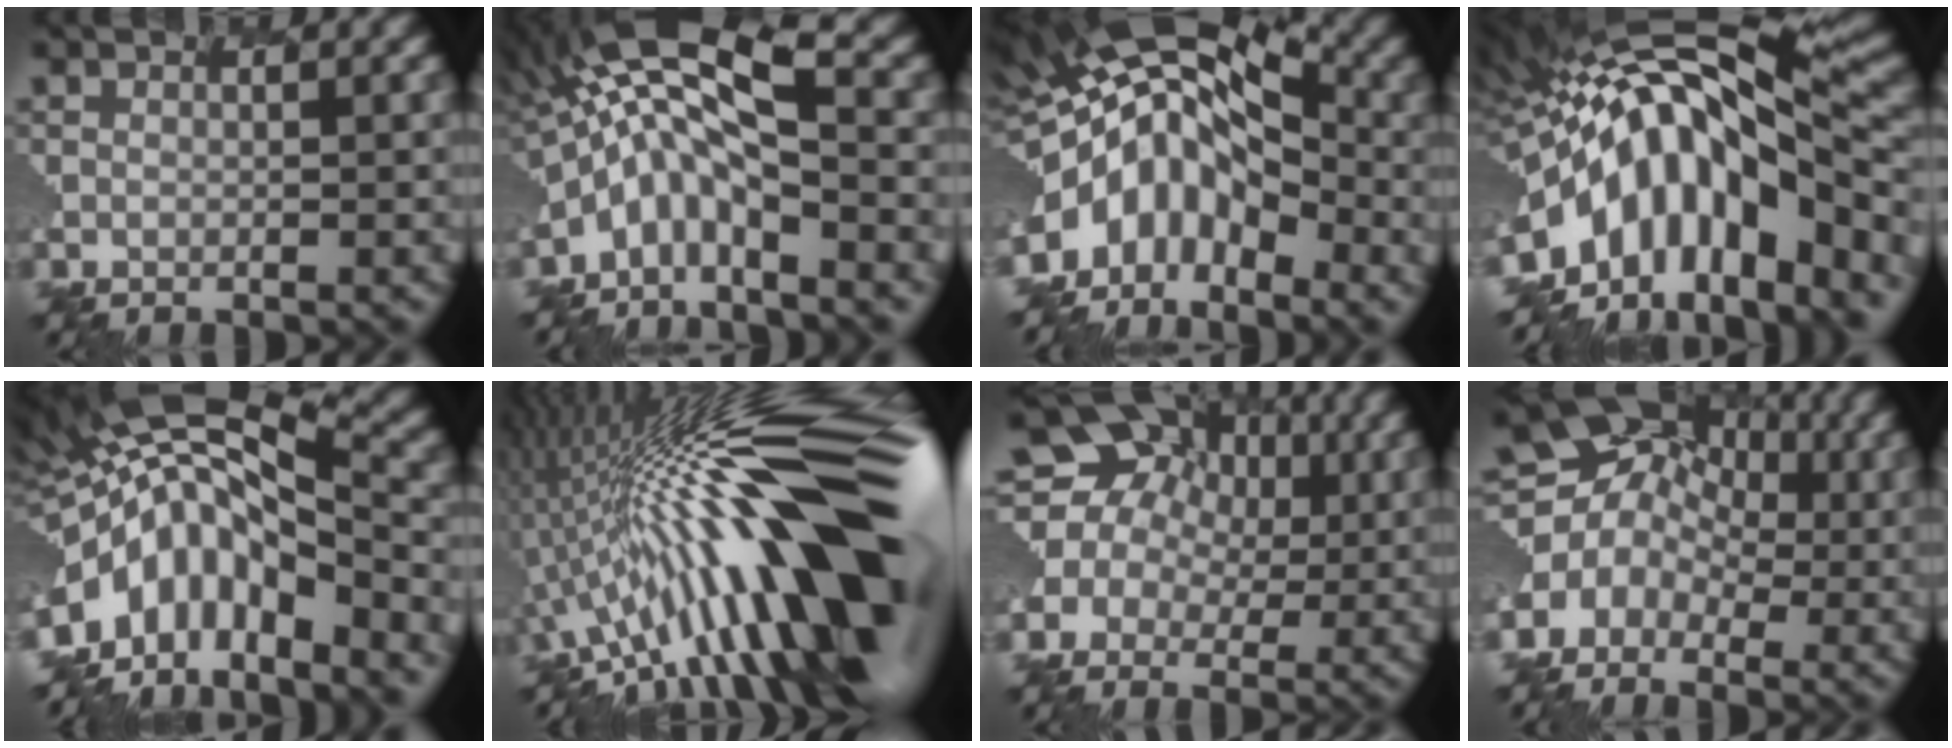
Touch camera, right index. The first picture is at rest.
{"total": 9.1, "force": [-1.5, 2.6, 8.6], "torque": [-0.182, 0.022, -0.040]}
{"total": 7.1, "force": [-2.5, 4.0, 5.4], "torque": [-0.106, 0.011, -0.072]}
{"total": 13.2, "force": [-4.0, 5.7, 11.2], "torque": [-0.184, 0.030, -0.086]}
{"total": 10.0, "force": [-3.5, 4.1, 8.4], "torque": [-0.174, 0.012, -0.061]}
{"total": 16.1, "force": [-2.1, 4.3, 15.3], "torque": [-0.219, 0.041, -0.062]}
{"total": 12.0, "force": [3.7, 10.5, 4.6], "torque": [-0.133, 0.043, 0.019]}
{"total": 7.7, "force": [0.3, 7.1, 2.9], "torque": [-0.070, 0.038, -0.031]}